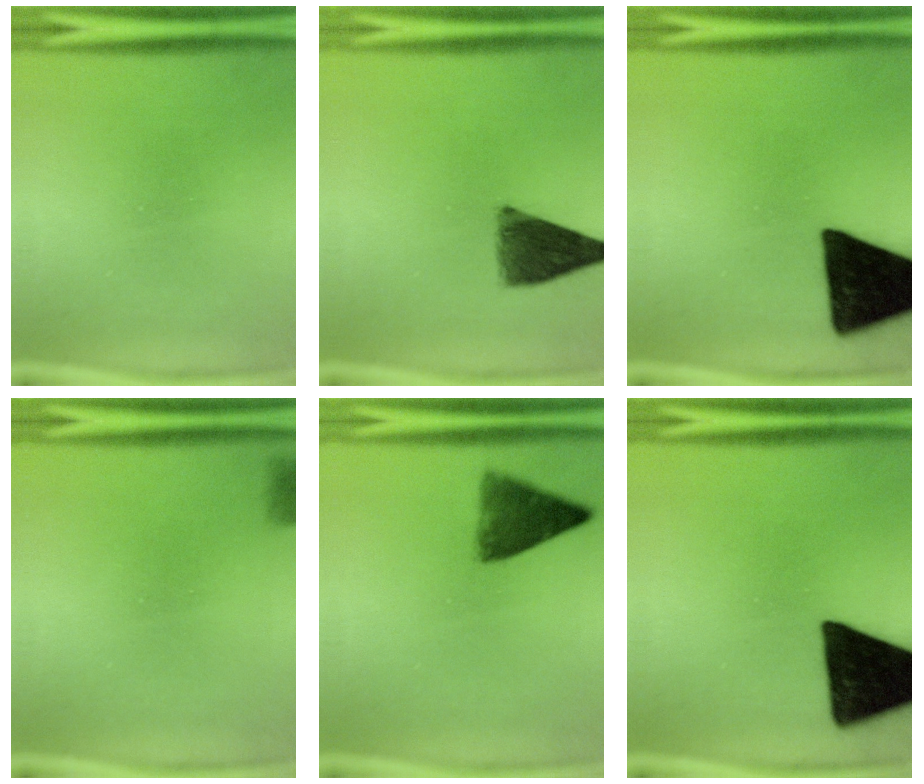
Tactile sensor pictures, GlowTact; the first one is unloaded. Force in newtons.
{"total": 8.5}
{"total": 19.4}
{"total": 2.9}
{"total": 6.7}
{"total": 19.4}